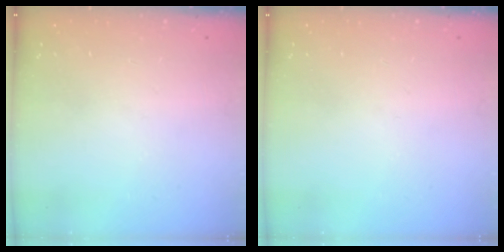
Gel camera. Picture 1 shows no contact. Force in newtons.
{"total": 0.0}